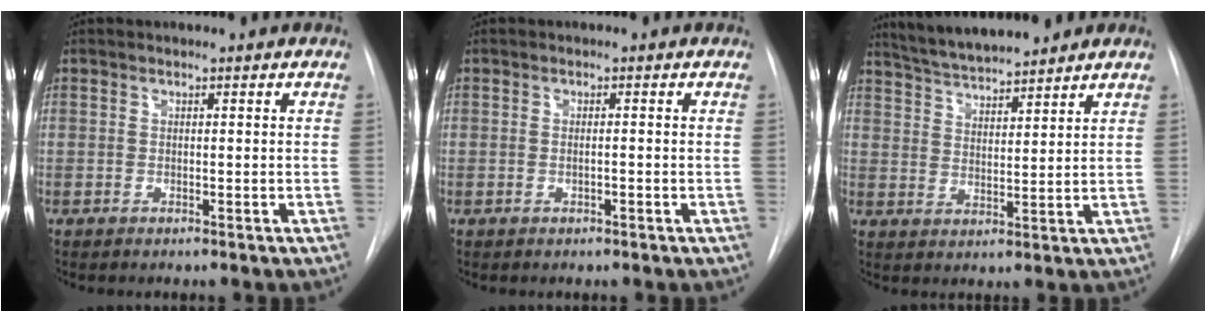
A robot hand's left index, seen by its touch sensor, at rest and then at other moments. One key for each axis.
{"total": 1.0, "fx": -0.3, "fy": 0.2, "fz": 0.9, "tx": -0.018, "ty": 0.001, "tz": -0.005}
{"total": 9.6, "fx": 8.8, "fy": 0.9, "fz": 3.7, "tx": -0.065, "ty": 0.020, "tz": 0.151}